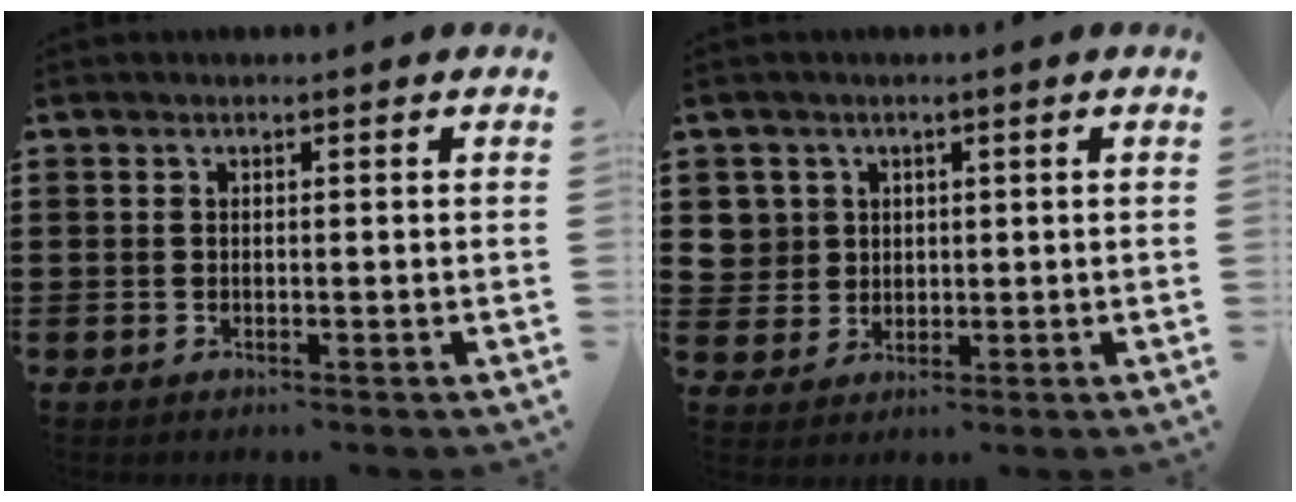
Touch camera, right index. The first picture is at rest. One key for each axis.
{"total": 4.1, "fx": 1.3, "fy": 3.9, "fz": 0.2, "tx": -0.026, "ty": 0.014, "tz": 0.024}